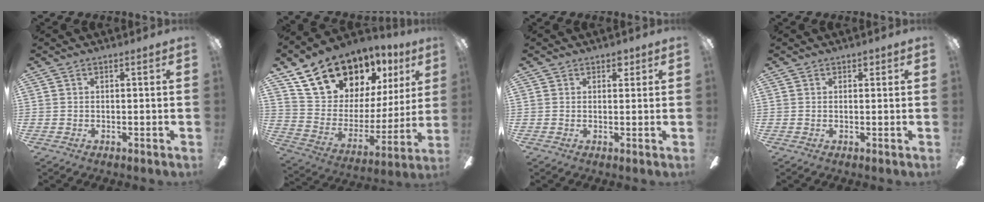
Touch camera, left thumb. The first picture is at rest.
{"total": 19.4, "force": [15.2, 10.2, 6.5], "torque": [-0.128, -0.100, 0.292]}
{"total": 2.3, "force": [1.4, 1.6, 0.9], "torque": [-0.004, -0.001, 0.022]}
{"total": 1.2, "force": [0.7, 0.9, 0.4], "torque": [0.000, 0.001, 0.011]}